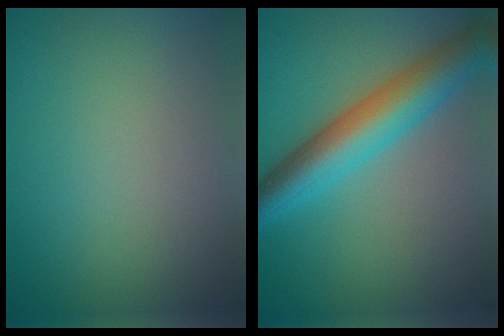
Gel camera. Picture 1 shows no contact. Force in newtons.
{"total": 7.2, "press": 7.2, "slide": 0.2}